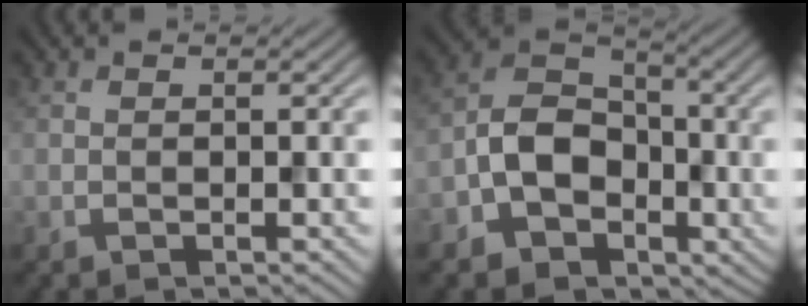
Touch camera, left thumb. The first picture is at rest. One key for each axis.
{"total": 7.6, "fx": -2.8, "fy": 6.0, "fz": 3.8, "tx": -0.070, "ty": 0.000, "tz": -0.065}